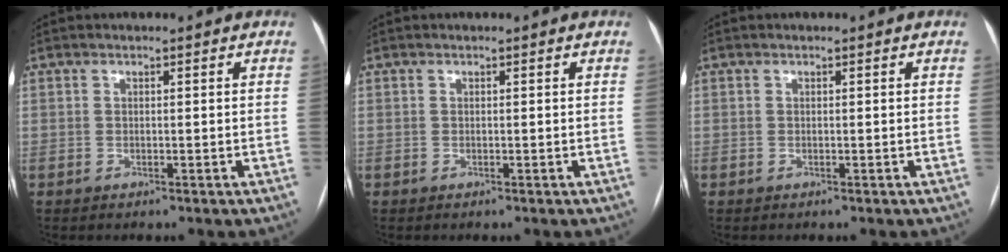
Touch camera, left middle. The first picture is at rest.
{"total": 0.0}
{"total": 0.0}